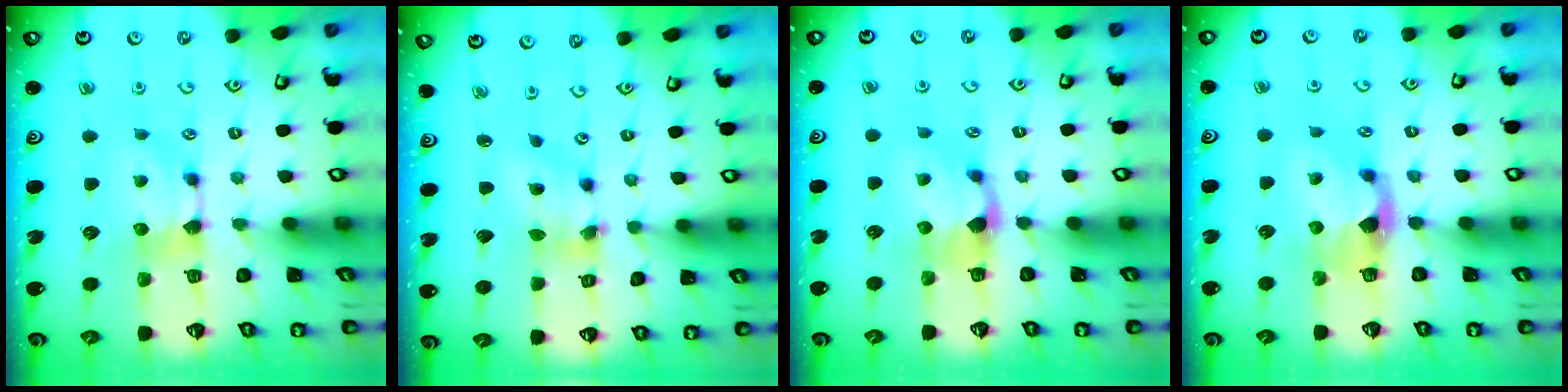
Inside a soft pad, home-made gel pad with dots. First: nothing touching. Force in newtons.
{"total": 4.2, "press": 4.0, "slide": 1.5}
{"total": 1.2, "press": 0.1, "slide": 1.2}
{"total": 2.3, "press": 1.9, "slide": 1.2}